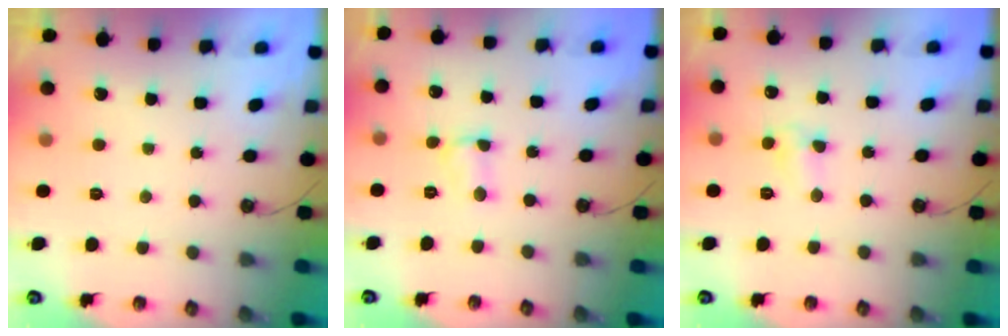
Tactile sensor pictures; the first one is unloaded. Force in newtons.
{"total": 3.3, "press": 3.3, "slide": 0.5}
{"total": 5.0, "press": 5.0, "slide": 0.5}